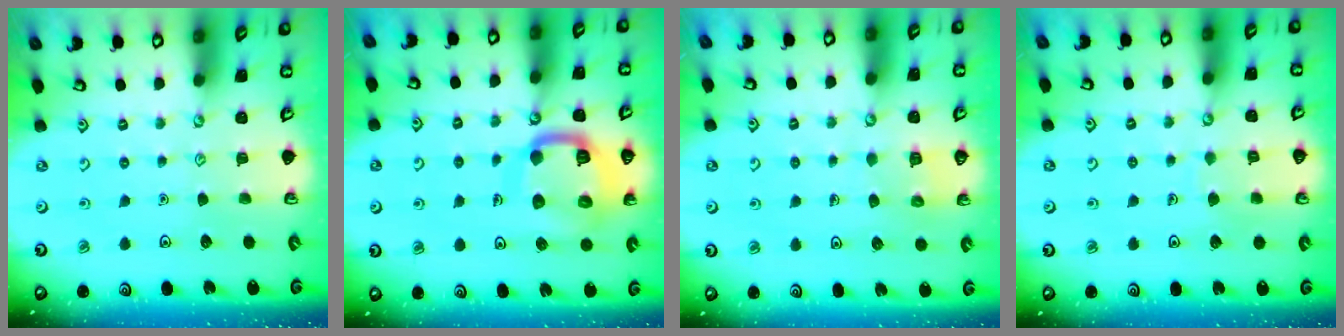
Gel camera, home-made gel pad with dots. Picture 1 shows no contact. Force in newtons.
{"total": 16.4, "press": 16.3, "slide": 1.8}
{"total": 5.2, "press": 5.2, "slide": 0.3}
{"total": 5.0, "press": 5.0, "slide": 0.5}